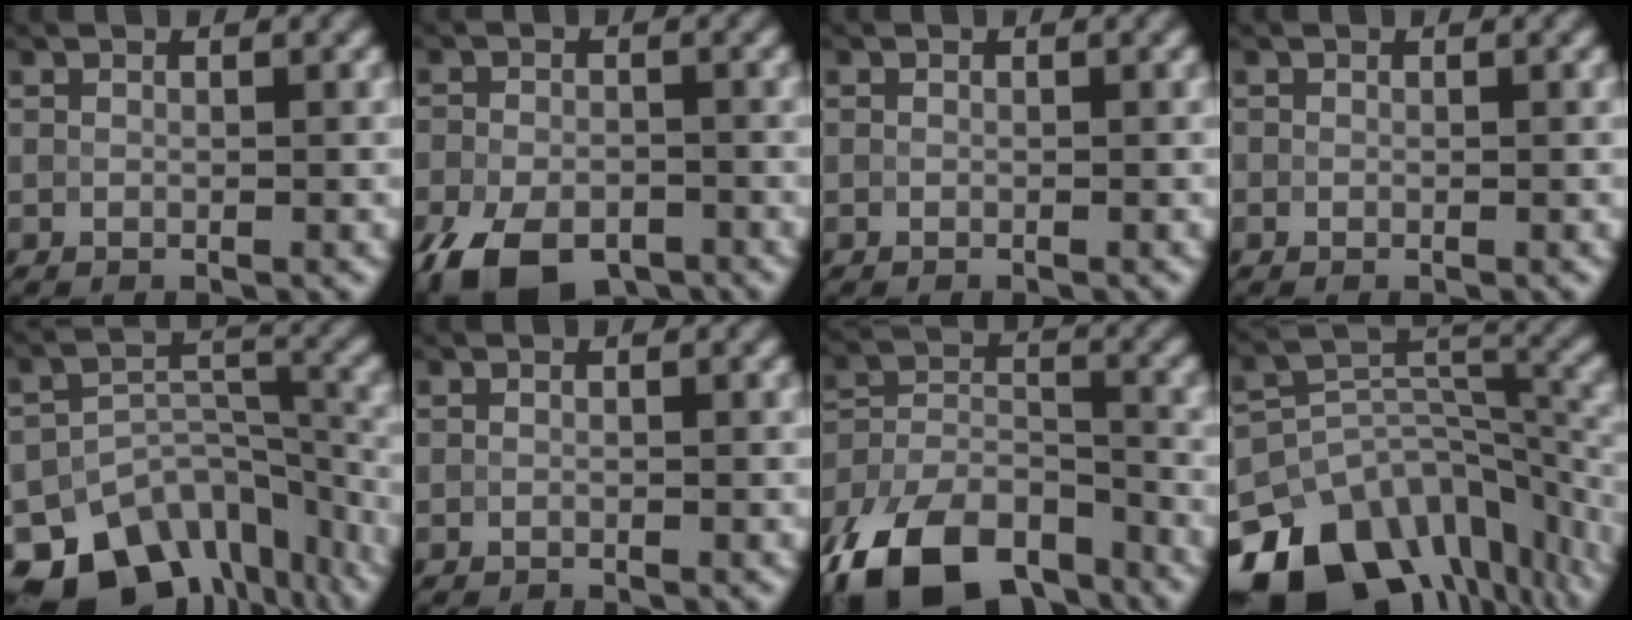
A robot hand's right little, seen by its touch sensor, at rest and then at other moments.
{"total": 7.4, "force": [-5.1, 3.5, 4.1], "torque": [-0.085, -0.015, -0.076]}
{"total": 0.7, "force": [-0.5, -0.3, -0.4], "torque": [0.004, 0.000, -0.003]}
{"total": 0.7, "force": [-0.4, -0.4, -0.5], "torque": [0.005, 0.002, 0.001]}
{"total": 12.3, "force": [-9.8, 6.4, 4.0], "torque": [-0.065, 0.001, -0.134]}
{"total": 0.5, "force": [-0.5, -0.1, 0.0], "torque": [0.003, -0.001, -0.008]}
{"total": 14.3, "force": [-10.7, 6.8, 6.7], "torque": [-0.142, 0.001, -0.183]}
{"total": 15.0, "force": [-9.9, 9.0, 6.8], "torque": [-0.164, 0.003, -0.136]}